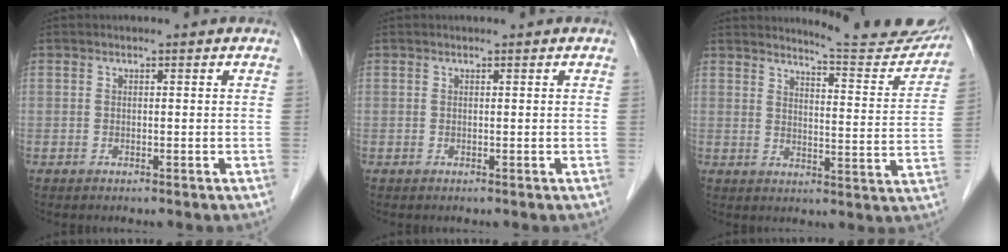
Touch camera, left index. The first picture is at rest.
{"total": 0.0}
{"total": 13.4, "force": [13.1, 0.8, 2.8], "torque": [-0.029, -0.065, 0.150]}